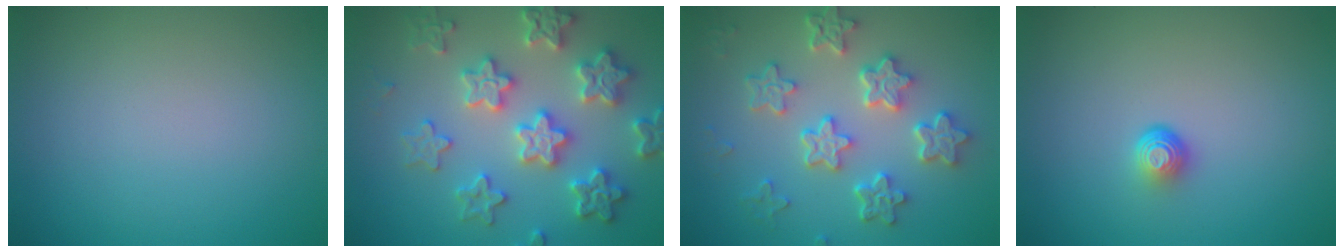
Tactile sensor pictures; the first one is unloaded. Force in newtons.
{"total": 6.1, "press": 6.0, "slide": 1.2}
{"total": 5.8, "press": 4.7, "slide": 3.4}
{"total": 1.7, "press": 1.0, "slide": 1.4}